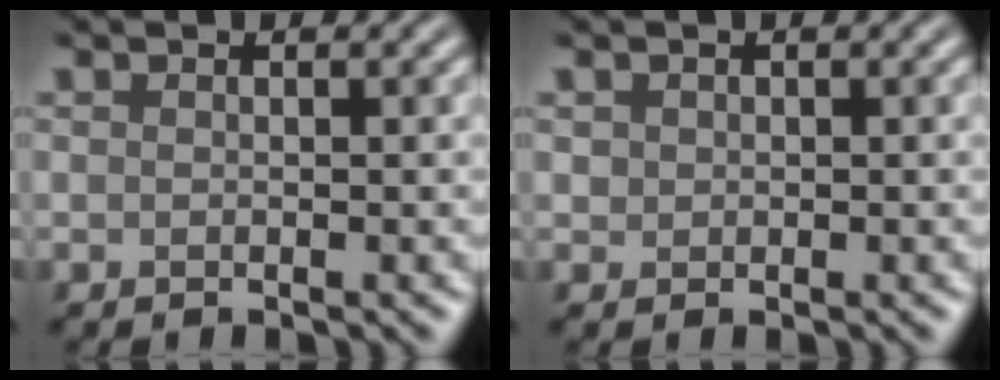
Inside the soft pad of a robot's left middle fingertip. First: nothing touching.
{"total": 0.7, "force": [0.1, 0.7, 0.1], "torque": [0.000, -0.003, 0.005]}